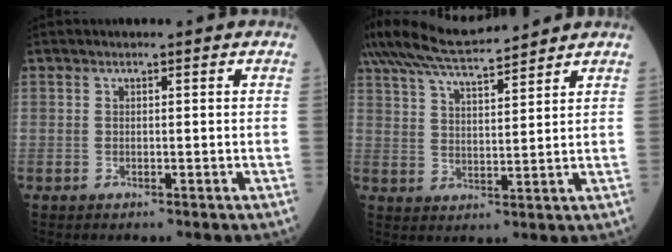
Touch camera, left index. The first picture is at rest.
{"total": 11.8, "force": [10.9, 0.8, 4.4], "torque": [-0.100, 0.025, 0.195]}